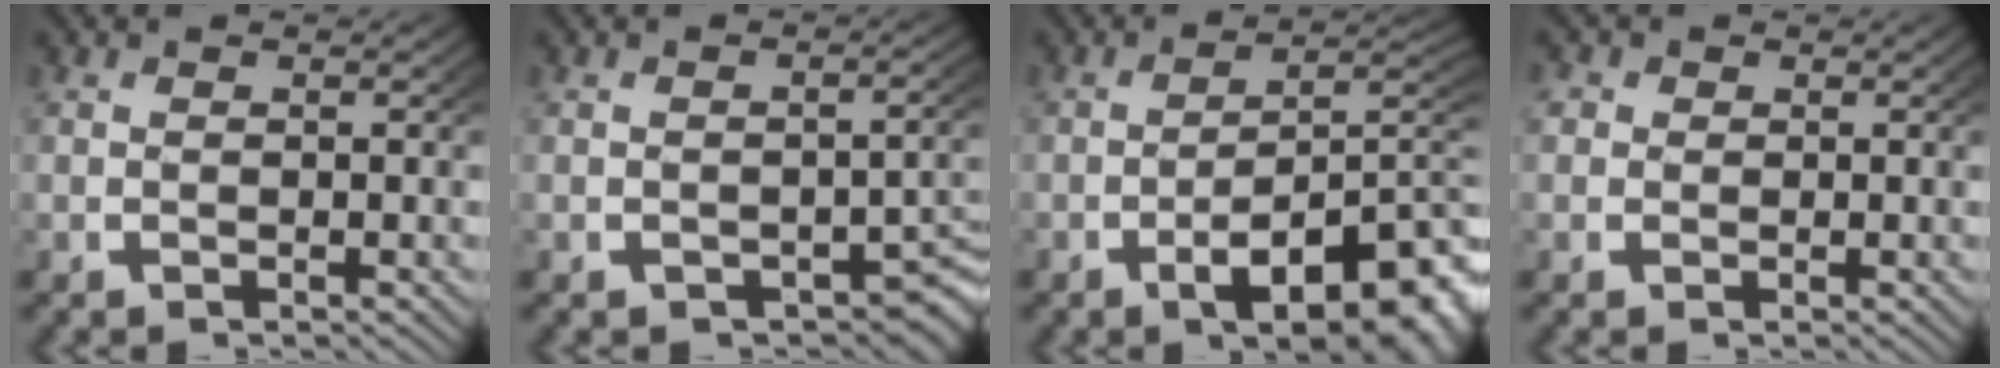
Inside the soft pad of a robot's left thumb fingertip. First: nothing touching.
{"total": 3.4, "force": [-1.7, 1.8, 2.2], "torque": [-0.023, -0.015, -0.017]}
{"total": 11.2, "force": [-3.5, 5.6, 9.0], "torque": [-0.119, -0.029, -0.040]}
{"total": 2.3, "force": [0.5, 2.1, 0.7], "torque": [-0.016, -0.002, 0.004]}